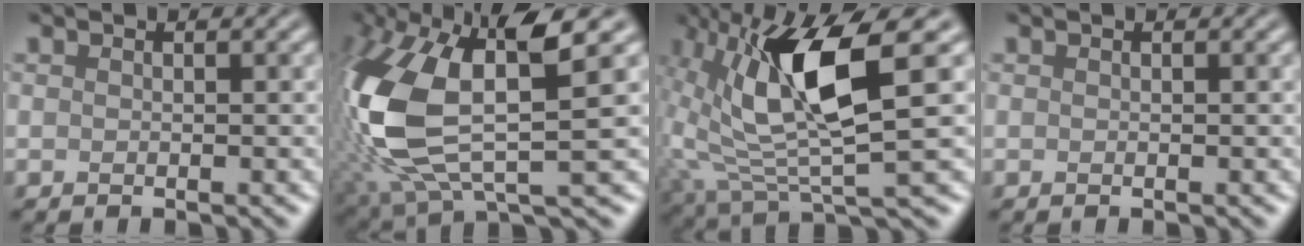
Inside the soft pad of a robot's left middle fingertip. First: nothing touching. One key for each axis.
{"total": 12.4, "fx": 1.1, "fy": 4.8, "fz": 11.4, "tx": -0.256, "ty": -0.015, "tz": 0.023}
{"total": 10.3, "fx": 1.9, "fy": 3.1, "fz": 9.7, "tx": -0.184, "ty": -0.001, "tz": 0.038}
{"total": 0.0}